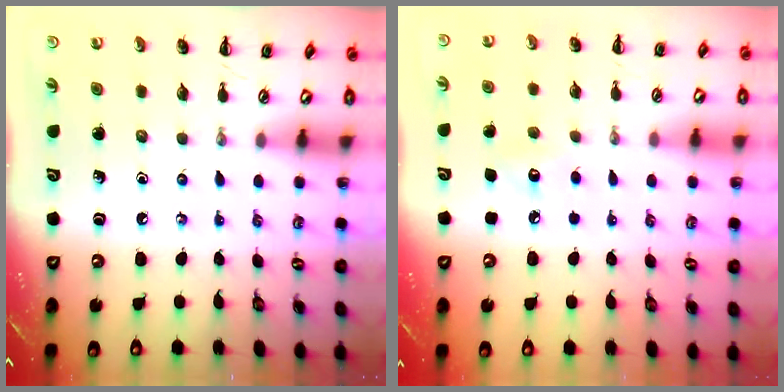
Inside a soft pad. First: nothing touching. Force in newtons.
{"total": 6.2, "press": 6.0, "slide": 1.8}